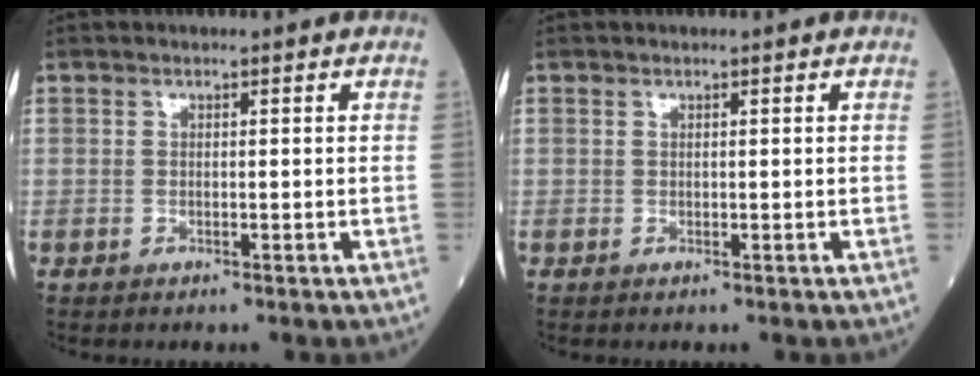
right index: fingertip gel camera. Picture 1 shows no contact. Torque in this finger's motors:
{"motor_torque": [0.02, 0.02, 0.00, -0.01]}